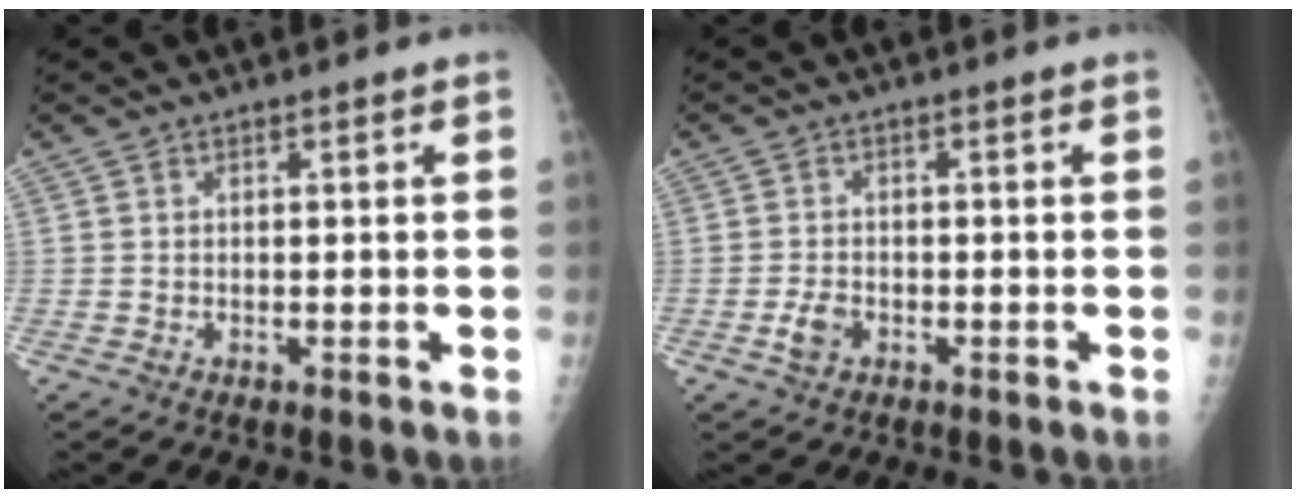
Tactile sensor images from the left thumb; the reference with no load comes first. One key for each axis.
{"total": 2.9, "fx": -1.5, "fy": 1.8, "fz": 1.6, "tx": -0.032, "ty": 0.007, "tz": -0.025}